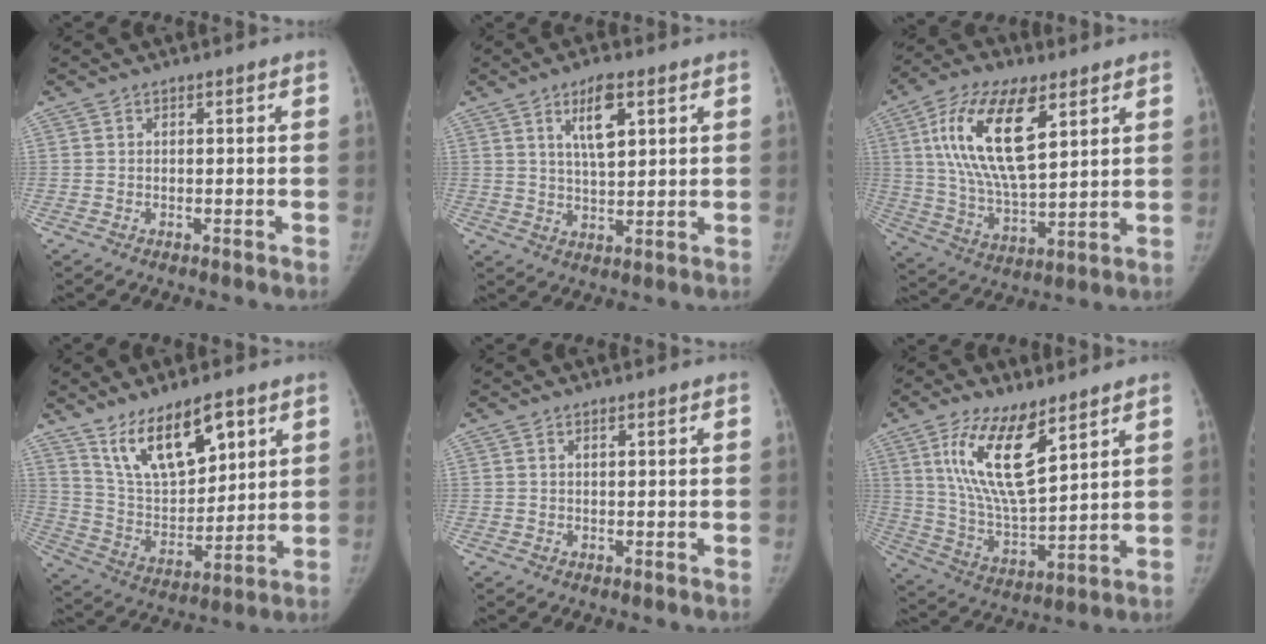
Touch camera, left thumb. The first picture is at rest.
{"total": 7.6, "force": [3.4, 2.8, 6.2], "torque": [-0.098, -0.017, 0.062]}
{"total": 19.5, "force": [7.4, 8.4, 15.9], "torque": [-0.288, -0.023, 0.136]}
{"total": 15.3, "force": [9.1, 6.6, 10.4], "torque": [-0.143, -0.048, 0.178]}
{"total": 0.7, "force": [0.4, 0.2, 0.5], "torque": [-0.010, 0.001, 0.007]}
{"total": 16.1, "force": [8.2, 5.8, 12.5], "torque": [-0.220, -0.044, 0.163]}